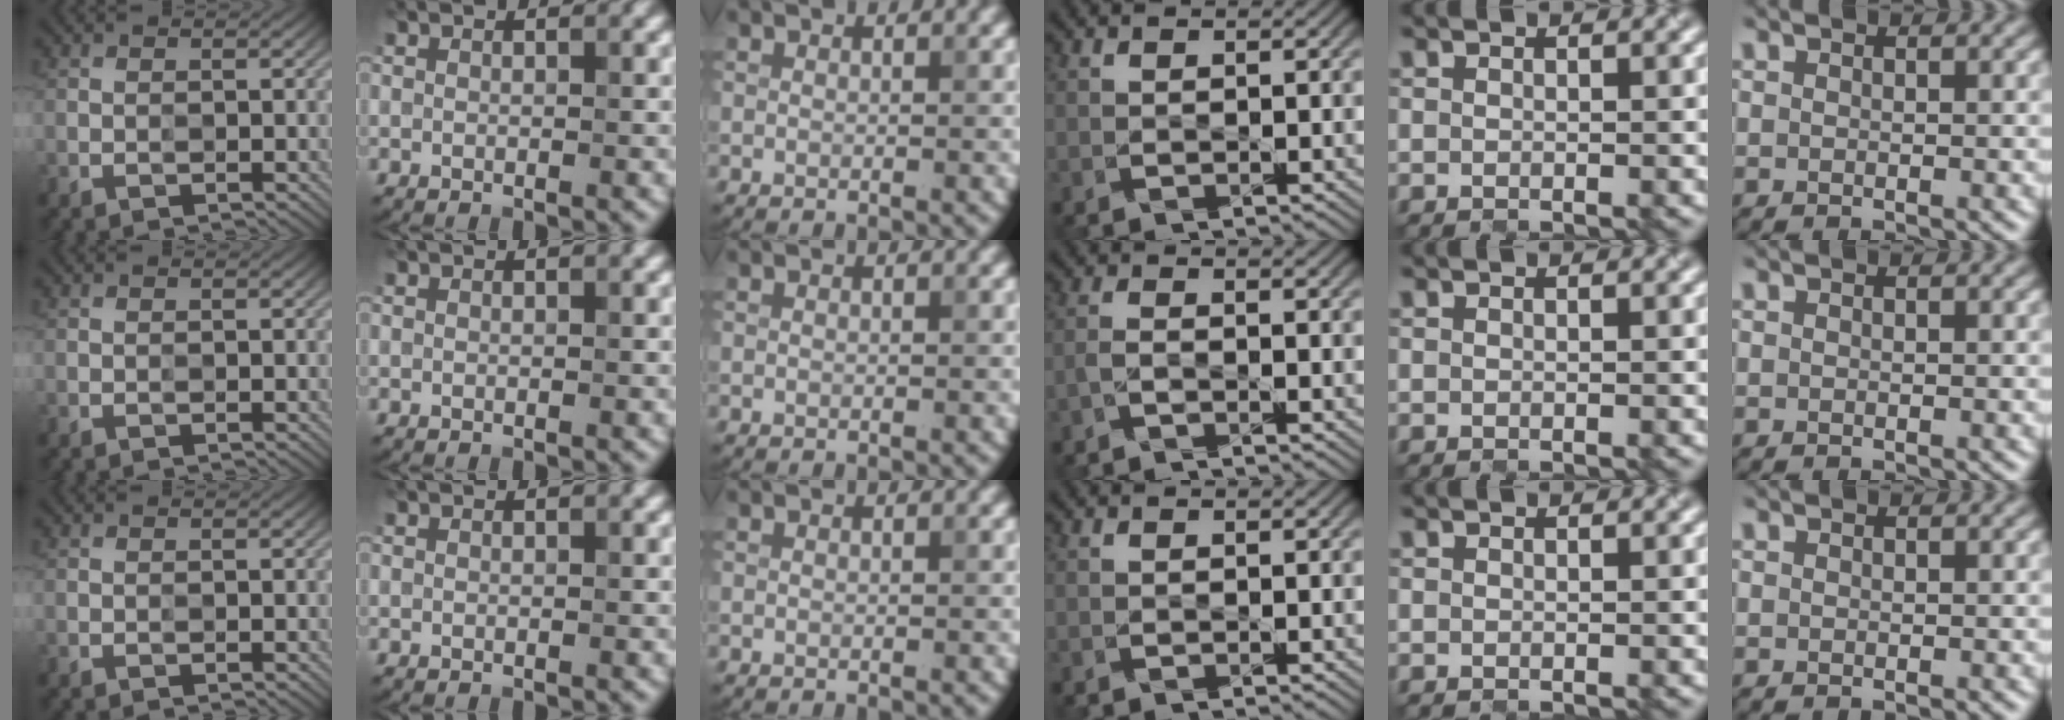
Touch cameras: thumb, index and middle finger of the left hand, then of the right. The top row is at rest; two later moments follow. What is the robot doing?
{"motion": "close", "object": "laptop"}